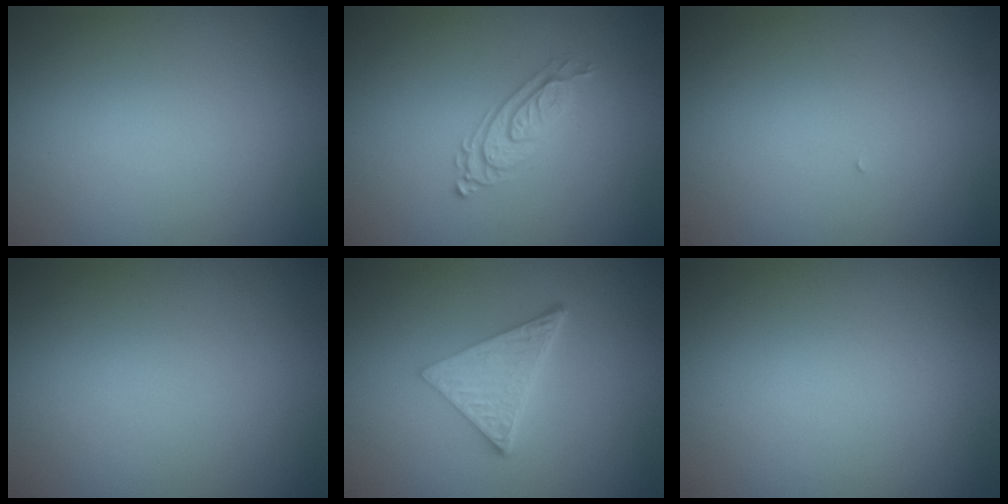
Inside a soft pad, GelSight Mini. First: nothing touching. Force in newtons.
{"total": 2.7, "press": 2.0, "slide": 1.8}
{"total": 0.0}
{"total": 0.0}
{"total": 4.9, "press": 3.5, "slide": 3.5}
{"total": 0.0}